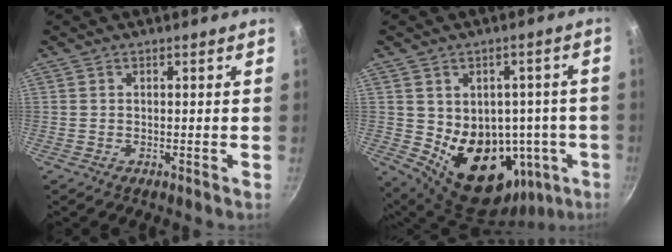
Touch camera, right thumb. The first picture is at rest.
{"total": 18.8, "force": [-2.6, 14.2, 12.1], "torque": [-0.136, 0.007, -0.008]}